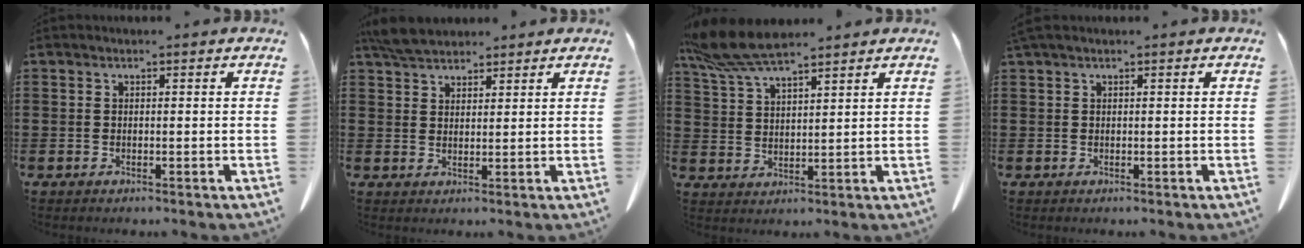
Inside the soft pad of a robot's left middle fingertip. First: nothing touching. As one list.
[{"total": 4.4, "force": [4.0, 1.4, 1.3], "torque": [-0.037, -0.002, 0.077]}, {"total": 8.3, "force": [6.7, 1.5, 4.7], "torque": [-0.116, -0.015, 0.123]}, {"total": 0.7, "force": [0.4, 0.0, 0.5], "torque": [-0.012, 0.001, 0.008]}]